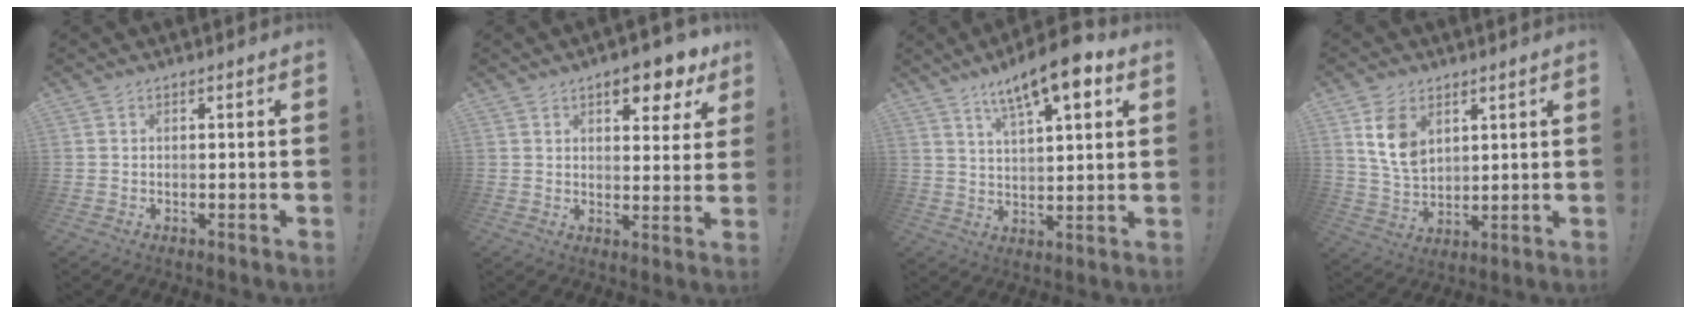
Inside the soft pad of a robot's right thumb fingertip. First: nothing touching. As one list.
[{"total": 8.9, "force": [5.6, 3.7, 5.9], "torque": [-0.064, -0.034, 0.095]}, {"total": 12.7, "force": [7.8, 3.3, 9.4], "torque": [-0.155, -0.036, 0.127]}, {"total": 10.1, "force": [4.6, 6.7, 5.9], "torque": [-0.113, -0.020, 0.088]}]